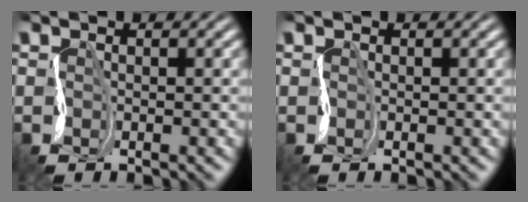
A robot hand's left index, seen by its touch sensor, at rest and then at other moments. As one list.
[{"total": 0.0}]